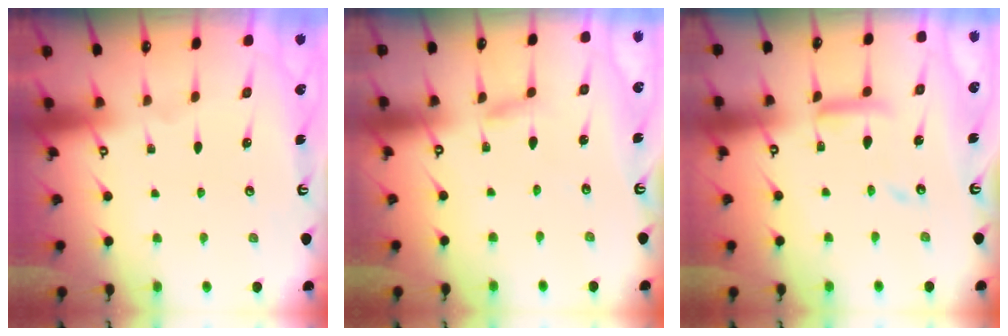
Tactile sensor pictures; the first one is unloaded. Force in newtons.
{"total": 1.6, "press": 1.6, "slide": 0.2}
{"total": 12.2, "press": 12.2, "slide": 1.0}